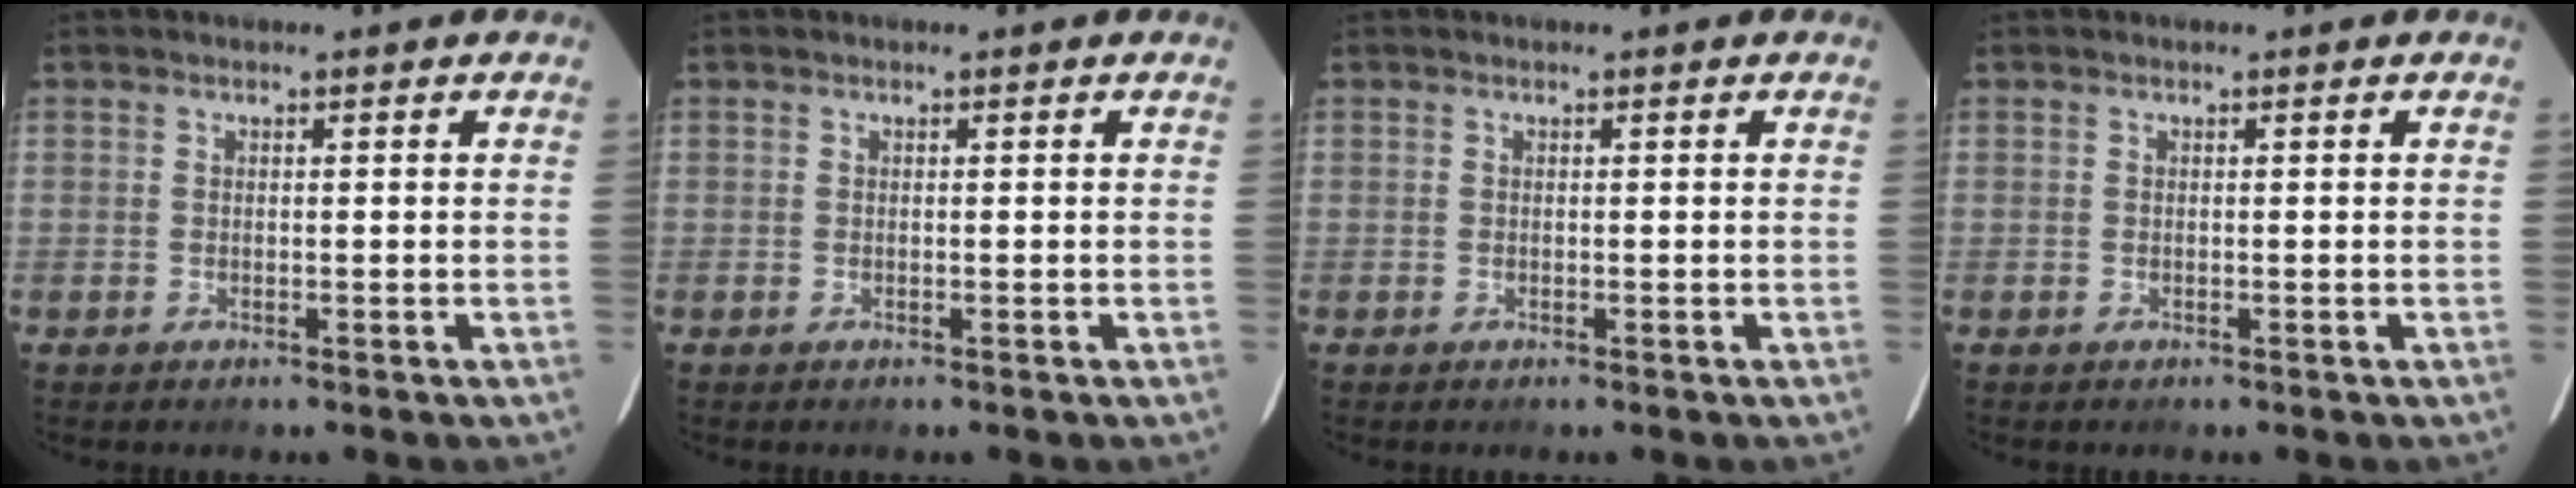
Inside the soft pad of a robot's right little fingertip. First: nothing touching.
{"total": 0.0}
{"total": 0.0}
{"total": 0.0}